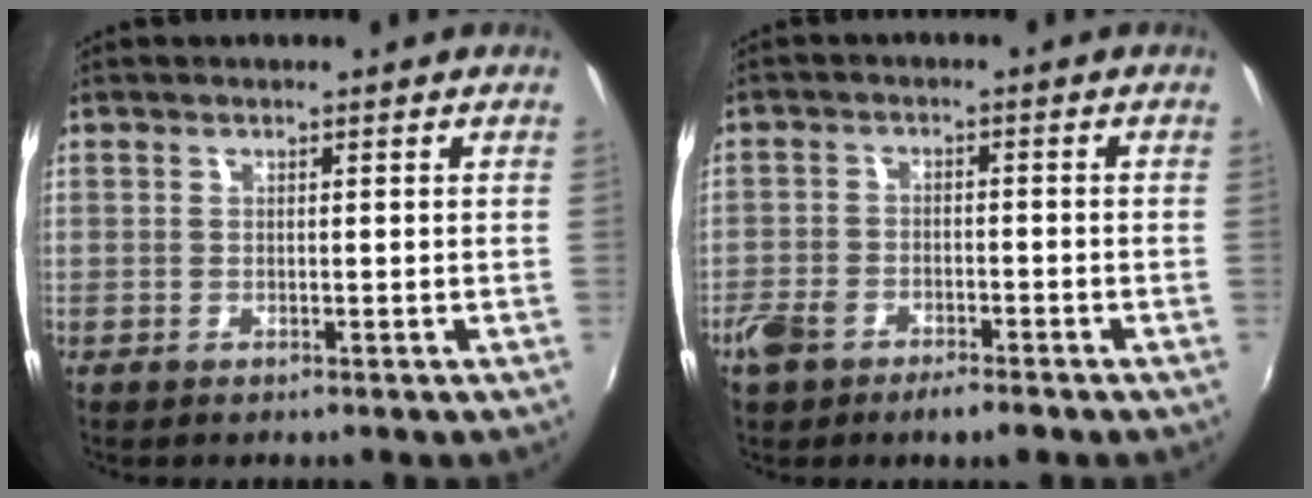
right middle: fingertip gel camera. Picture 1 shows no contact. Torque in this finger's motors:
{"motor_torque": [0.72, -0.59, 0.27, 0.08]}